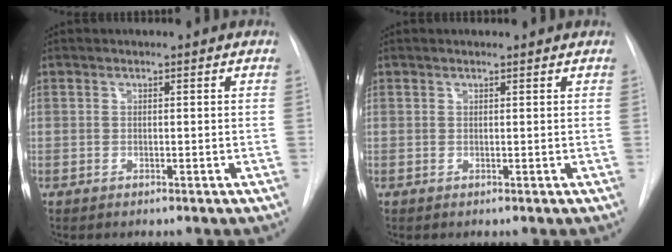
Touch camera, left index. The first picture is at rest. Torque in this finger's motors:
{"motor_torque": [-0.39, -0.18, -0.64, 0.02]}